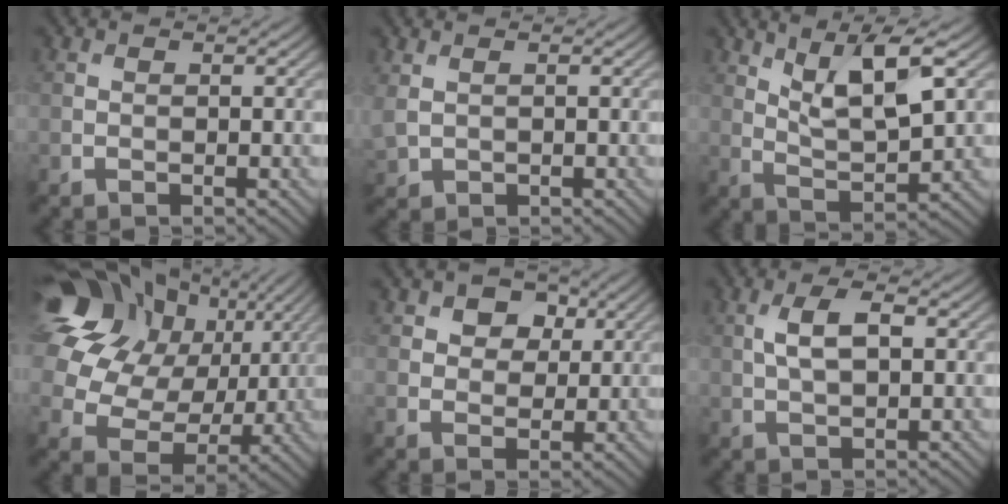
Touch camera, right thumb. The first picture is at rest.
{"total": 2.1, "force": [0.6, 1.3, 1.5], "torque": [-0.049, -0.001, 0.017]}
{"total": 9.3, "force": [4.6, 2.9, 7.5], "torque": [-0.137, 0.000, 0.086]}
{"total": 20.8, "force": [7.8, 15.7, 11.1], "torque": [-0.303, 0.050, 0.168]}
{"total": 5.3, "force": [2.5, 3.9, 2.7], "torque": [-0.049, -0.006, 0.032]}
{"total": 4.4, "force": [0.8, 1.9, 3.9], "torque": [-0.087, 0.005, 0.016]}